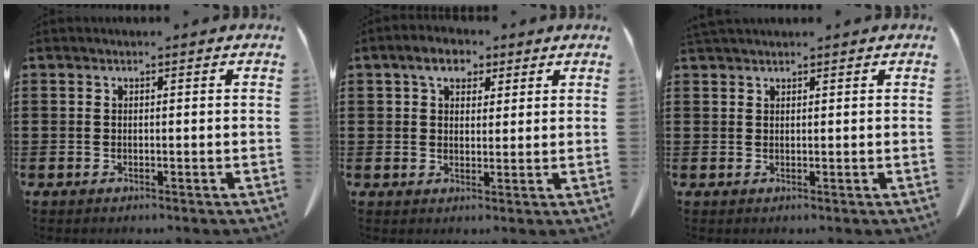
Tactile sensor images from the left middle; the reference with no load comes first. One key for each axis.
{"total": 4.9, "fx": 2.9, "fy": 3.0, "fz": 2.5, "tx": -0.055, "ty": 0.012, "tz": 0.051}
{"total": 1.2, "fx": 1.1, "fy": 0.2, "fz": 0.3, "tx": -0.010, "ty": -0.001, "tz": 0.023}